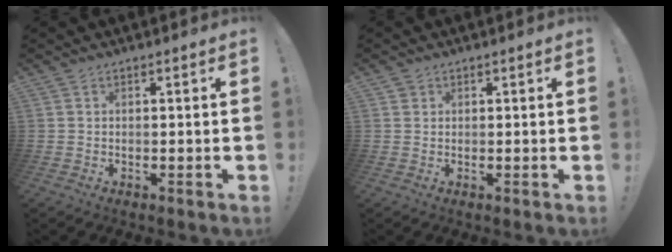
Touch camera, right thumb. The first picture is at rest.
{"total": 1.1, "force": [0.7, 0.8, 0.1], "torque": [0.006, -0.002, 0.012]}